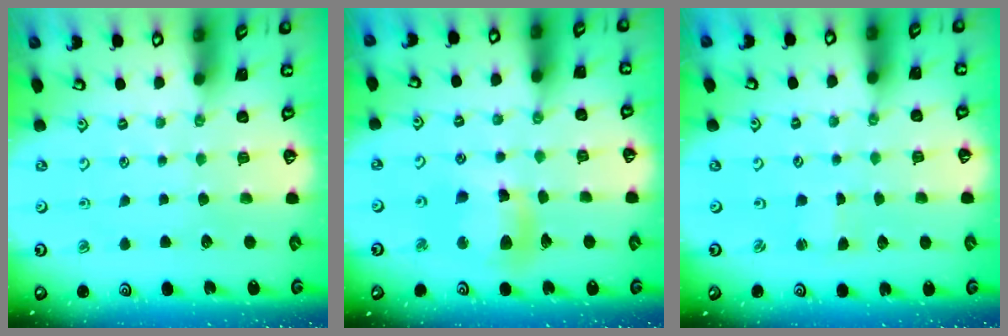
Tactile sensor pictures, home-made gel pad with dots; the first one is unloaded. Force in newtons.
{"total": 11.6, "press": 11.4, "slide": 2.0}
{"total": 0.0}